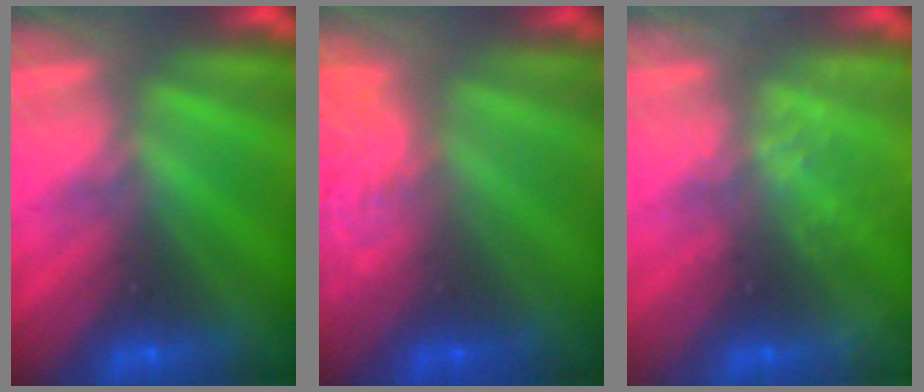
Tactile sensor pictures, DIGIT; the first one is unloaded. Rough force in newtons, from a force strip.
{"total": 7.0}
{"total": 2.4}